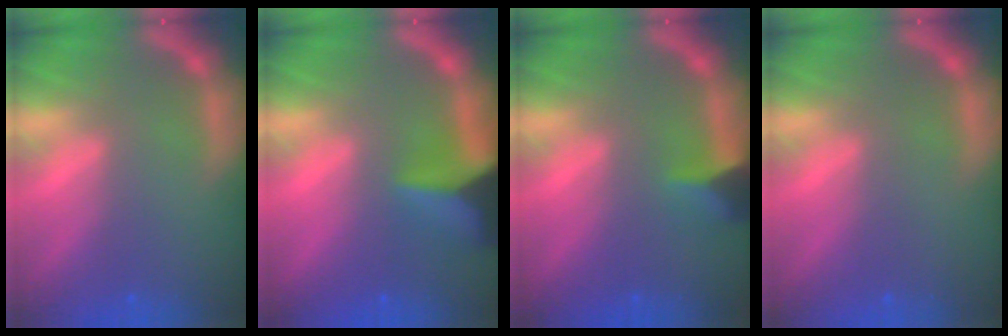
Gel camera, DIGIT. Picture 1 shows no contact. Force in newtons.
{"total": 7.5}
{"total": 2.9}
{"total": 0.0}